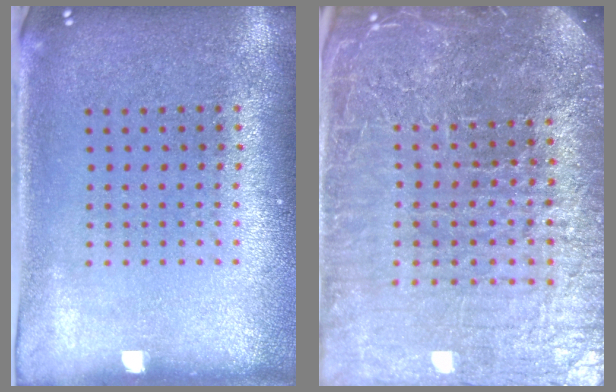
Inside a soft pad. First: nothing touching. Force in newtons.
{"total": 6.4, "press": 5.7, "slide": 3.0}